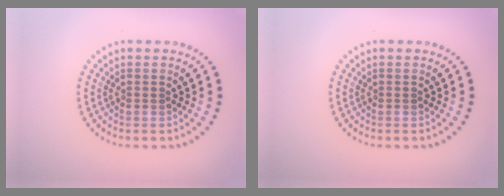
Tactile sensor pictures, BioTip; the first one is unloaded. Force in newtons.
{"total": 0.0}